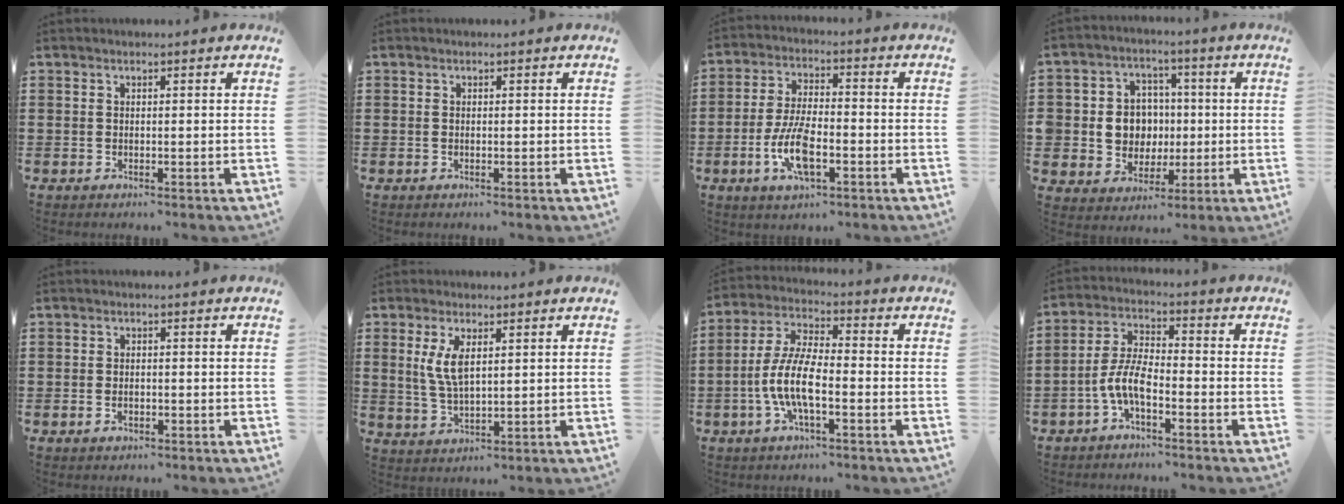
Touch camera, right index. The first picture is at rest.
{"total": 0.0}
{"total": 8.7, "force": [-2.9, 3.5, 7.4], "torque": [-0.169, -0.011, -0.057]}
{"total": 7.3, "force": [0.1, 6.9, 2.3], "torque": [-0.065, 0.014, 0.007]}
{"total": 1.3, "force": [-0.5, 0.7, 0.9], "torque": [-0.019, -0.001, -0.009]}
{"total": 5.4, "force": [1.6, 2.1, 4.7], "torque": [-0.105, 0.002, 0.026]}
{"total": 8.5, "force": [-2.8, 2.7, 7.6], "torque": [-0.183, -0.013, -0.061]}
{"total": 6.4, "force": [-2.9, 2.2, 5.2], "torque": [-0.130, -0.006, -0.063]}